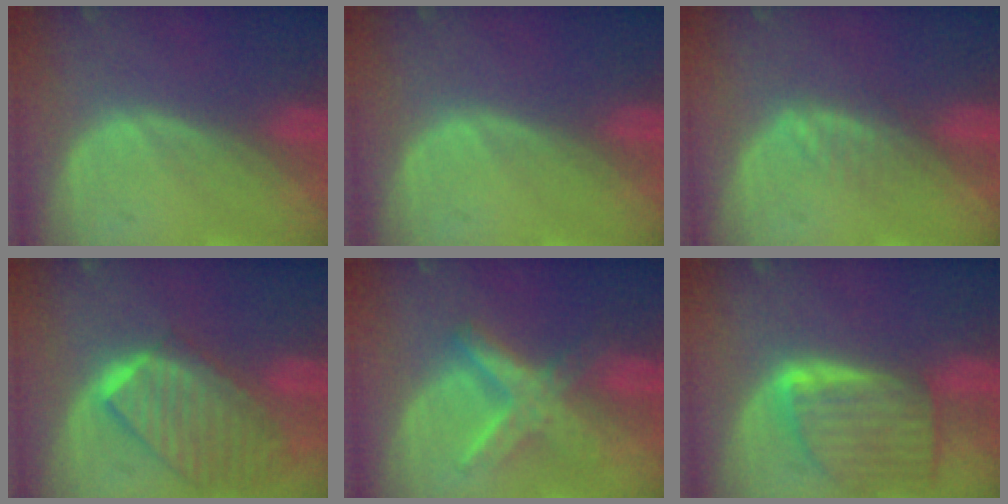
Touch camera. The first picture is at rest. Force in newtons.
{"total": 0.0}
{"total": 2.0, "press": 2.0, "slide": 0.2}
{"total": 9.8, "press": 8.6, "slide": 4.8}
{"total": 6.6, "press": 6.6, "slide": 0.2}
{"total": 8.0, "press": 7.3, "slide": 3.3}